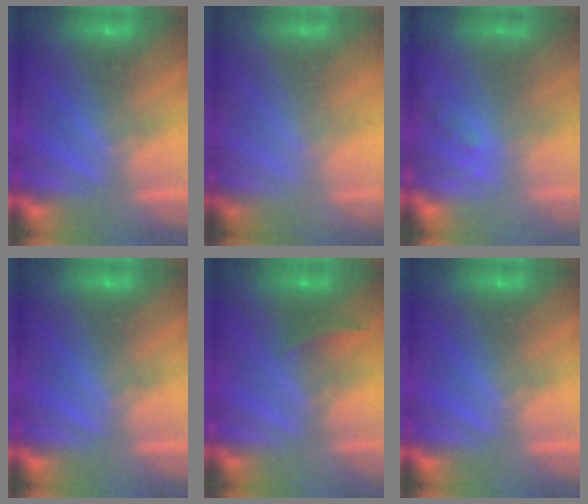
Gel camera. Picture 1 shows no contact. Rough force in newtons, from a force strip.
{"total": 1.6}
{"total": 1.5}
{"total": 0.0}
{"total": 2.2}
{"total": 0.0}